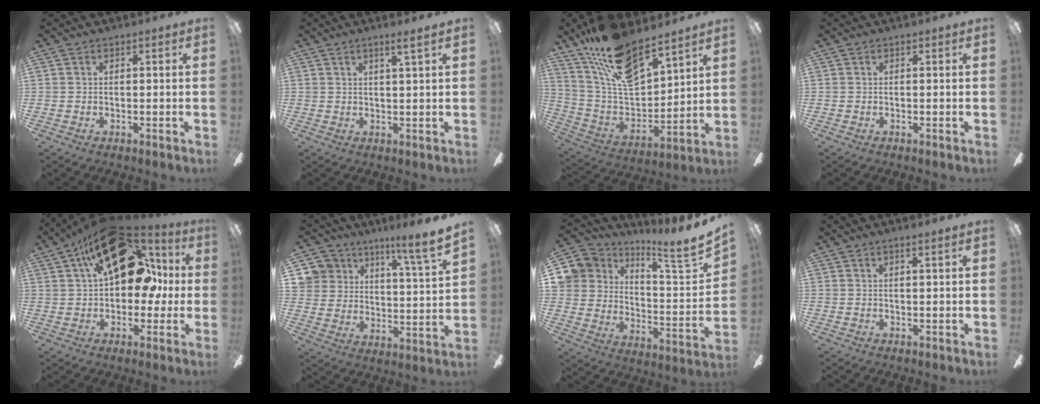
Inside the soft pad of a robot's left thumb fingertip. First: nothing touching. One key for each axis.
{"total": 2.8, "fx": 2.0, "fy": -0.3, "fz": 1.9, "tx": -0.033, "ty": -0.006, "tz": 0.031}
{"total": 18.7, "fx": 14.0, "fy": 7.2, "fz": 9.9, "tx": -0.190, "ty": -0.087, "tz": 0.253}
{"total": 0.0}
{"total": 23.9, "fx": 10.1, "fy": 12.9, "fz": 17.4, "tx": -0.260, "ty": -0.033, "tz": 0.171}
{"total": 11.7, "fx": 10.1, "fy": 4.0, "fz": 4.4, "tx": -0.079, "ty": -0.071, "tz": 0.180}
{"total": 11.8, "fx": 9.0, "fy": 5.2, "fz": 5.5, "tx": -0.081, "ty": -0.077, "tz": 0.153}
{"total": 1.2, "fx": 0.9, "fy": -0.1, "fz": 0.8, "tx": -0.016, "ty": -0.002, "tz": 0.015}